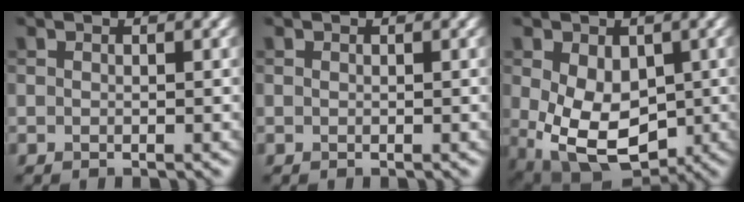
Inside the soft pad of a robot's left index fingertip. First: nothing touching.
{"total": 0.0}
{"total": 9.0, "force": [-1.1, 6.0, 6.6], "torque": [-0.123, -0.028, -0.009]}